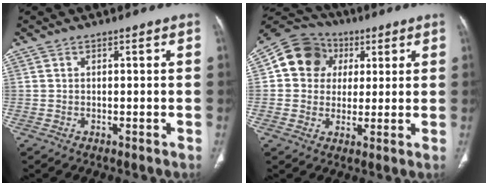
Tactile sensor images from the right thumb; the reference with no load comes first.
{"total": 12.0, "force": [2.9, 10.6, 4.9], "torque": [-0.065, 0.011, 0.039]}